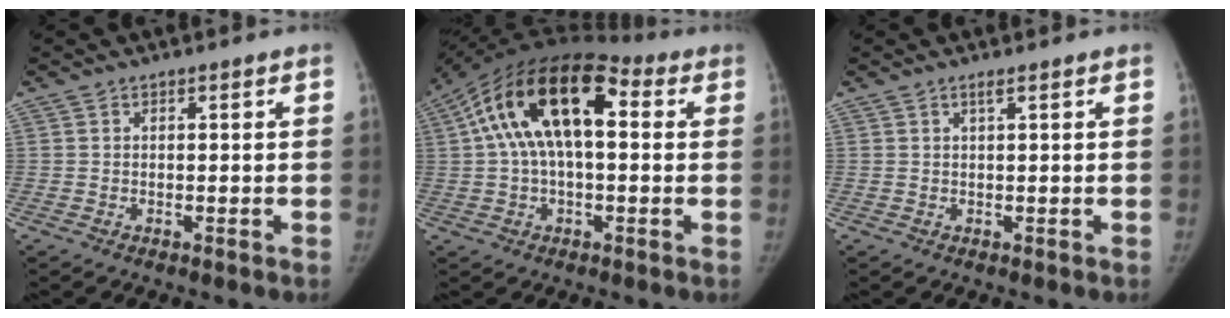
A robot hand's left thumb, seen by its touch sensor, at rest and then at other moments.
{"total": 19.4, "force": [4.0, 10.1, 16.1], "torque": [-0.283, 0.043, 0.051]}
{"total": 0.8, "force": [0.5, -0.1, 0.6], "torque": [-0.013, 0.000, 0.010]}